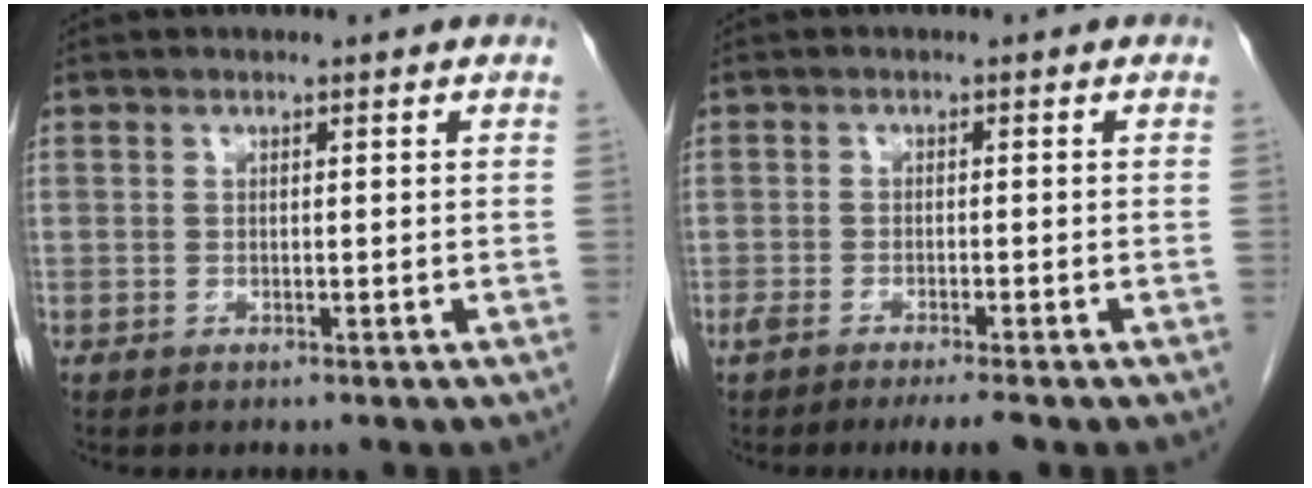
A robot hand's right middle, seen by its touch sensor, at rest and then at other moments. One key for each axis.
{"total": 4.5, "fx": -3.3, "fy": 0.4, "fz": 2.9, "tx": -0.044, "ty": -0.007, "tz": -0.052}